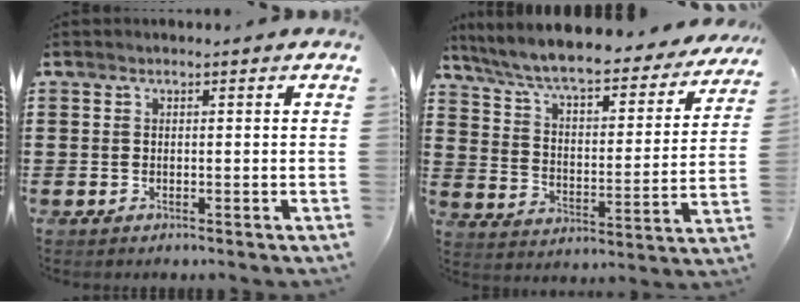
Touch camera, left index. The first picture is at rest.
{"total": 7.4, "force": [6.7, 0.6, 3.2], "torque": [-0.093, -0.047, 0.109]}